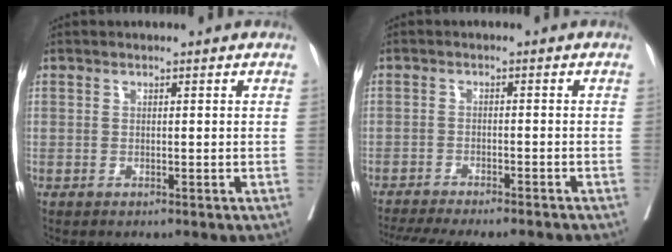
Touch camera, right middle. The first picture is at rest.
{"total": 15.3, "force": [-13.6, 2.6, 6.6], "torque": [-0.135, -0.023, -0.187]}